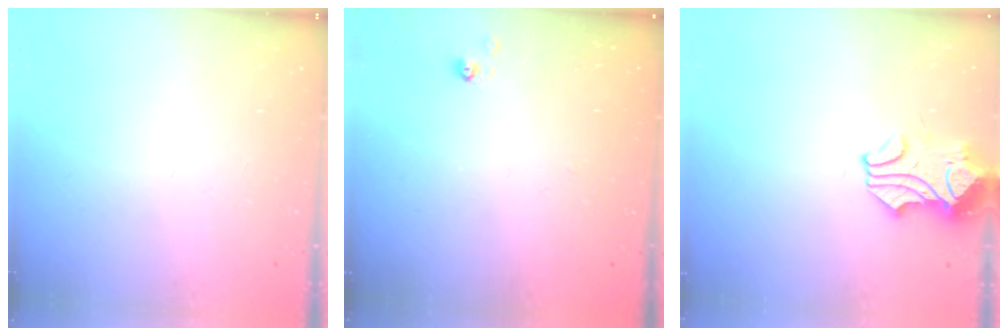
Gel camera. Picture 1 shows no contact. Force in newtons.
{"total": 3.9, "press": 3.9, "slide": 0.3}
{"total": 1.1, "press": 0.6, "slide": 0.9}